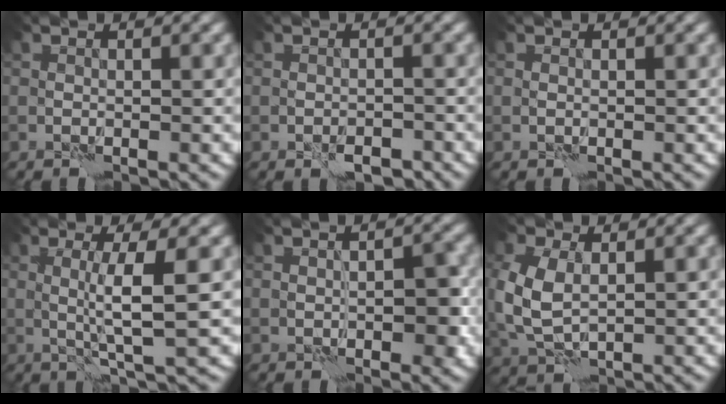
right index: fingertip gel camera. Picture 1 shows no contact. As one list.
[{"total": 2.3, "force": [-1.6, 1.1, 1.3], "torque": [-0.020, -0.002, -0.023]}, {"total": 0.0}, {"total": 4.1, "force": [0.7, 0.3, 4.0], "torque": [-0.070, -0.001, 0.012]}, {"total": 2.5, "force": [-0.4, 1.3, 2.1], "torque": [-0.019, -0.001, -0.001]}, {"total": 5.2, "force": [0.7, 3.3, 4.0], "torque": [-0.110, -0.003, 0.016]}]